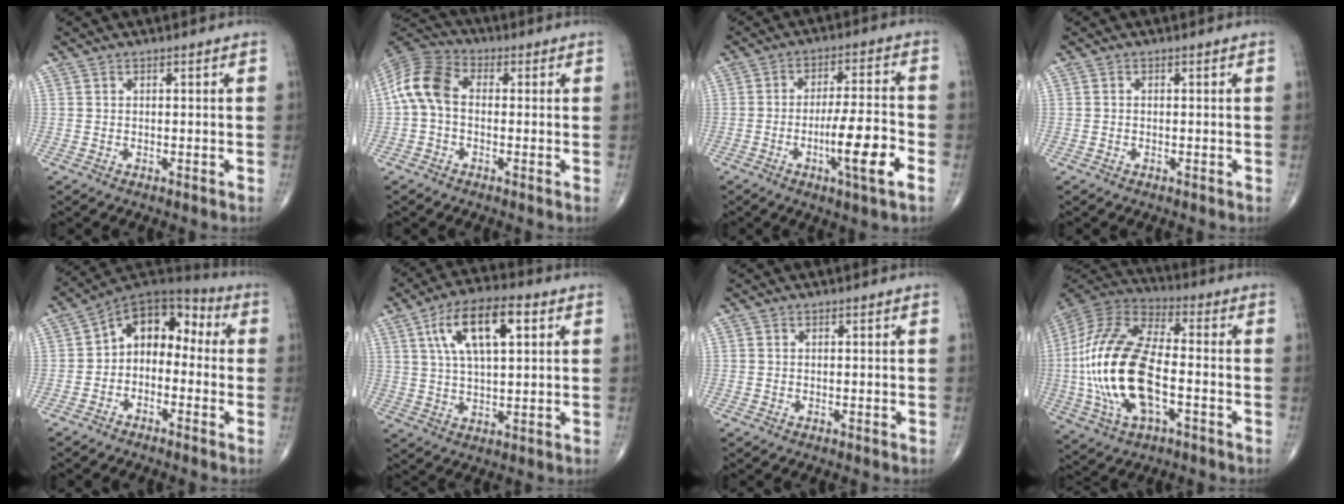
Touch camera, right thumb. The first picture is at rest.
{"total": 9.5, "force": [-0.1, 6.4, 7.0], "torque": [-0.139, 0.027, -0.017]}
{"total": 11.3, "force": [-4.0, 1.4, 10.5], "torque": [-0.175, 0.017, -0.065]}
{"total": 0.0}
{"total": 11.1, "force": [-0.9, 7.9, 7.8], "torque": [-0.080, 0.057, -0.037]}
{"total": 13.5, "force": [4.8, 5.5, 11.4], "torque": [-0.193, 0.005, 0.082]}
{"total": 0.0}
{"total": 22.5, "force": [-3.5, 10.4, 19.6], "torque": [-0.427, 0.018, -0.062]}